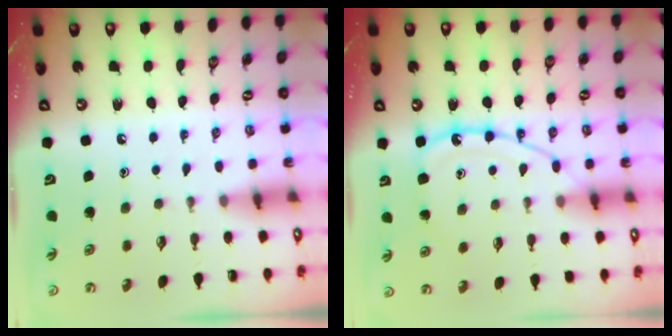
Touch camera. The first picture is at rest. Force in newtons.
{"total": 13.1, "press": 13.1, "slide": 1.0}